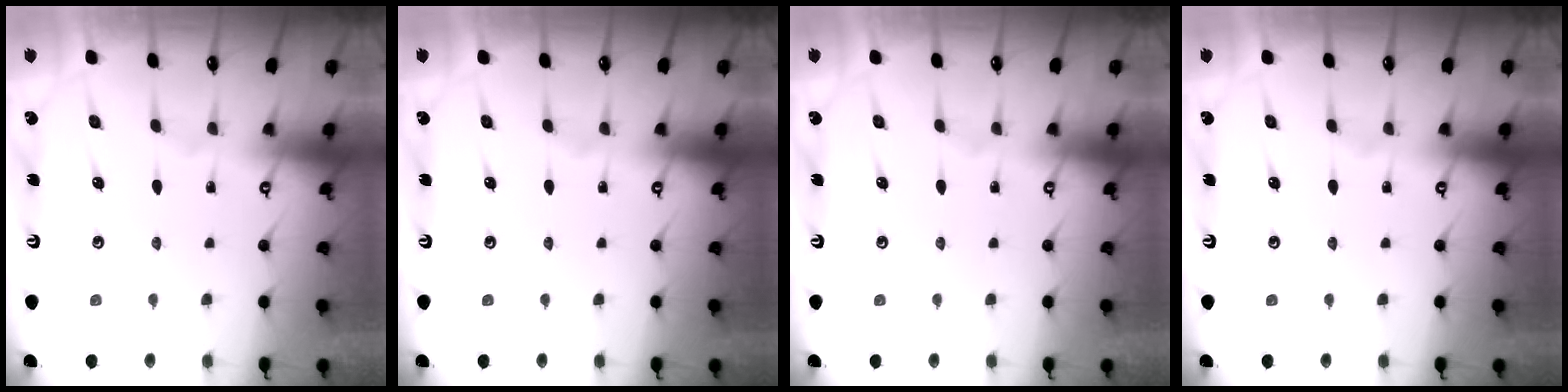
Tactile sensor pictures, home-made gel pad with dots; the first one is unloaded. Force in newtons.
{"total": 0.0}
{"total": 0.0}
{"total": 0.0}